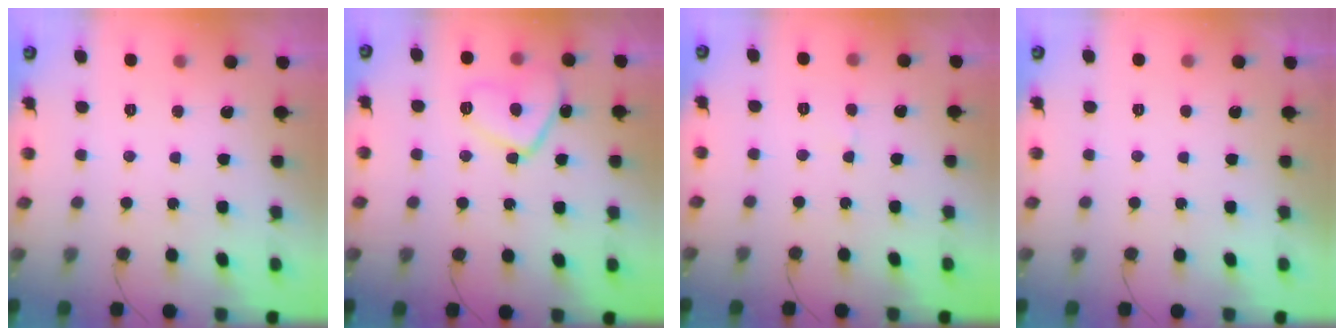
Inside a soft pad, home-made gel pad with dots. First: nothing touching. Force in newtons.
{"total": 10.9, "press": 10.9, "slide": 1.1}
{"total": 3.1, "press": 3.1, "slide": 0.3}
{"total": 2.3, "press": 2.3, "slide": 0.4}